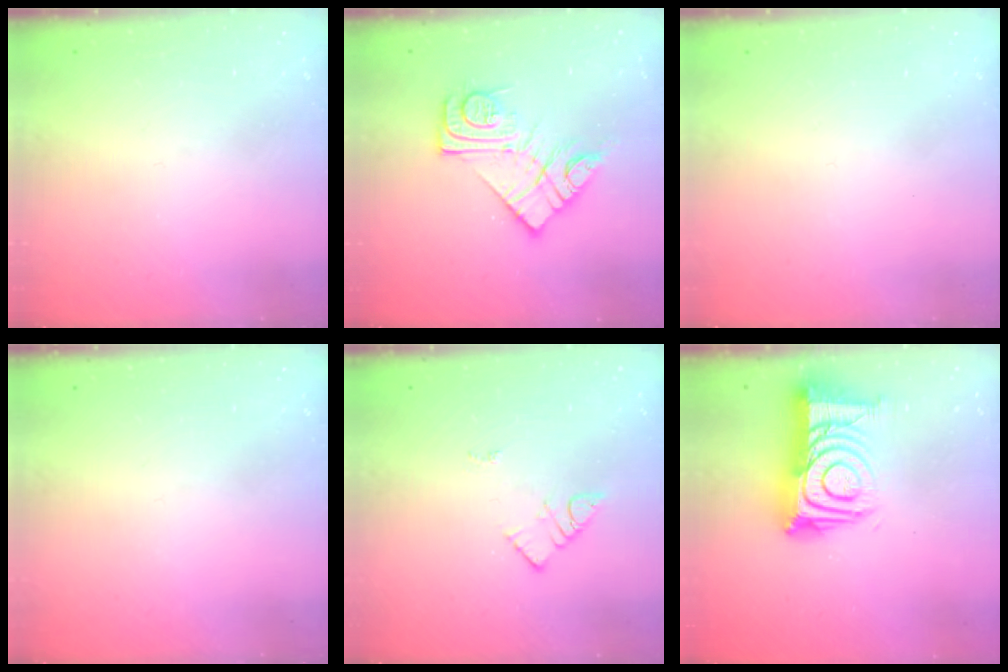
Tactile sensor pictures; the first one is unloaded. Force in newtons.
{"total": 13.6, "press": 13.6, "slide": 0.9}
{"total": 1.6, "press": 1.6, "slide": 0.1}
{"total": 0.0}
{"total": 3.0, "press": 3.0, "slide": 0.2}
{"total": 17.3, "press": 17.2, "slide": 1.3}